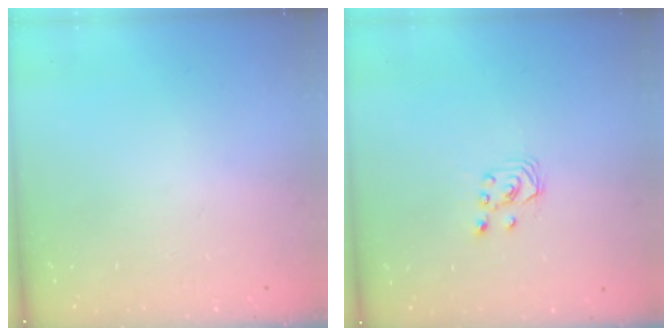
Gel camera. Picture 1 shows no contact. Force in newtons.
{"total": 2.6, "press": 2.6, "slide": 0.3}